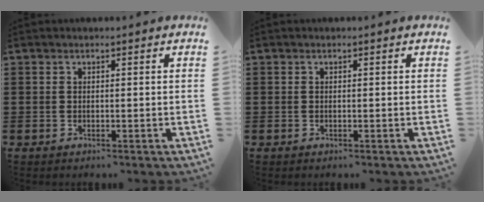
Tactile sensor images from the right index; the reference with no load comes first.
{"total": 0.0}